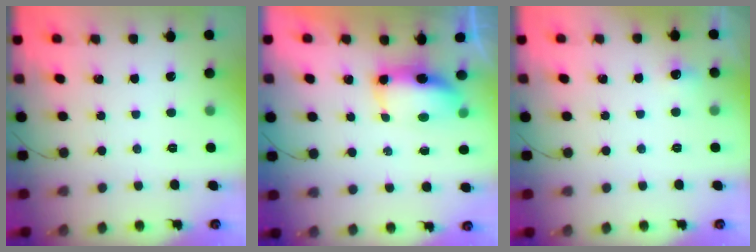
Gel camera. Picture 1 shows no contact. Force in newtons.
{"total": 14.5, "press": 9.5, "slide": 10.9}
{"total": 7.4, "press": 3.4, "slide": 6.5}